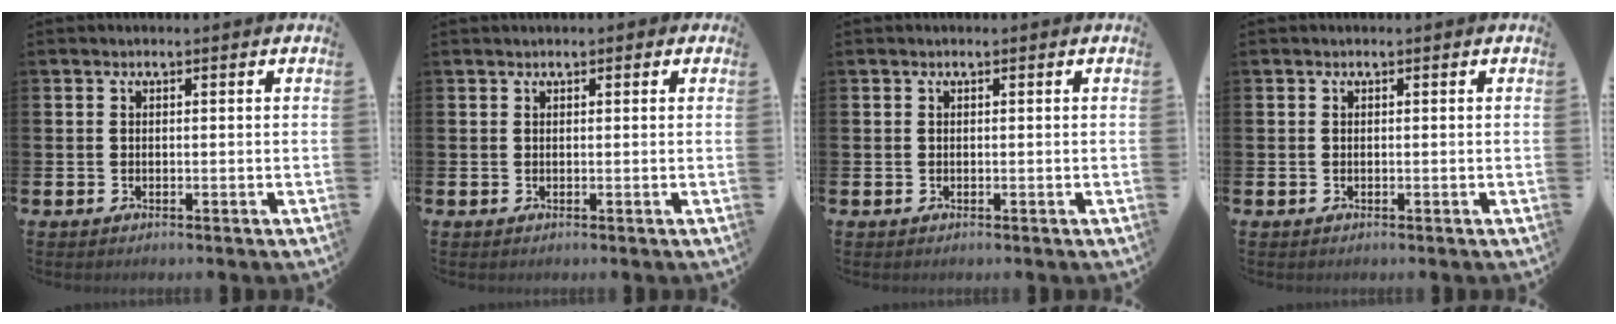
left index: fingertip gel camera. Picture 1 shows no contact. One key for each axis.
{"total": 0.0}
{"total": 0.0}
{"total": 0.0}